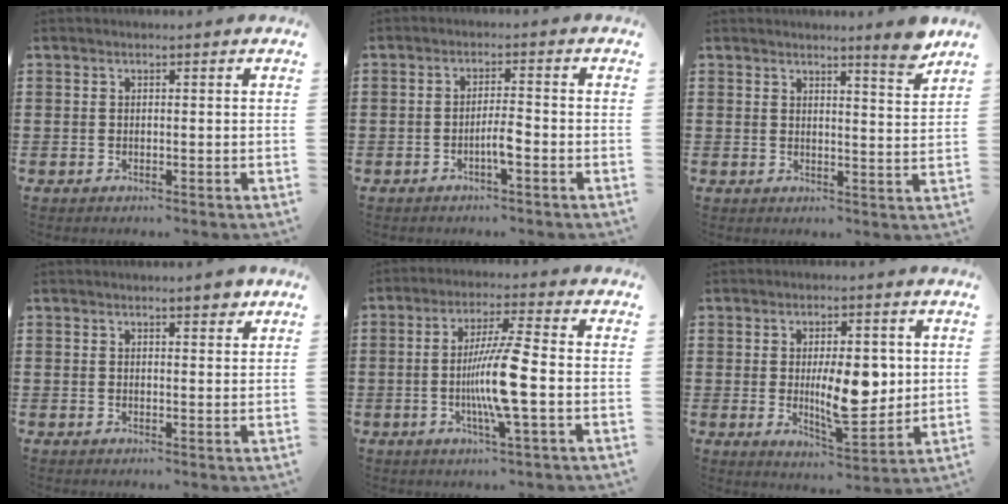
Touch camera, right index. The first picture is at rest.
{"total": 3.3, "force": [-1.4, 0.4, 3.0], "torque": [-0.060, 0.000, -0.028]}
{"total": 4.7, "force": [4.1, -0.4, 2.3], "torque": [-0.042, -0.016, 0.070]}
{"total": 2.6, "force": [2.0, 0.6, 1.5], "torque": [-0.016, -0.001, 0.031]}
{"total": 9.5, "force": [-1.7, 0.2, 9.4], "torque": [-0.187, -0.018, -0.042]}
{"total": 9.9, "force": [0.5, 4.2, 8.9], "torque": [-0.137, -0.004, 0.003]}